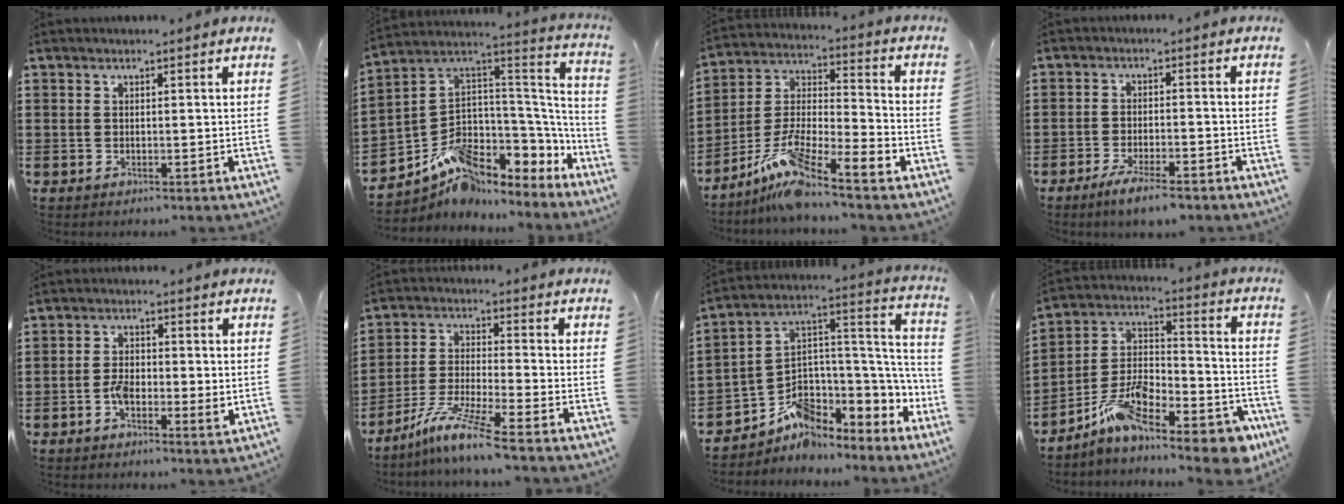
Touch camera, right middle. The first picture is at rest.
{"total": 8.4, "force": [-5.0, 5.6, 3.9], "torque": [-0.084, -0.008, -0.092]}
{"total": 9.1, "force": [-7.2, 0.2, 5.5], "torque": [-0.124, -0.017, -0.152]}
{"total": 4.4, "force": [-3.7, 0.4, 2.4], "torque": [-0.053, -0.006, -0.071]}
{"total": 4.3, "force": [-1.2, 1.9, 3.7], "torque": [-0.061, 0.002, -0.025]}
{"total": 8.7, "force": [-7.0, -0.3, 5.2], "torque": [-0.106, -0.013, -0.137]}
{"total": 5.8, "force": [-2.8, 4.3, 2.8], "torque": [-0.072, -0.037, -0.055]}
{"total": 11.5, "force": [-9.0, 3.5, 6.2], "torque": [-0.116, 0.009, -0.178]}